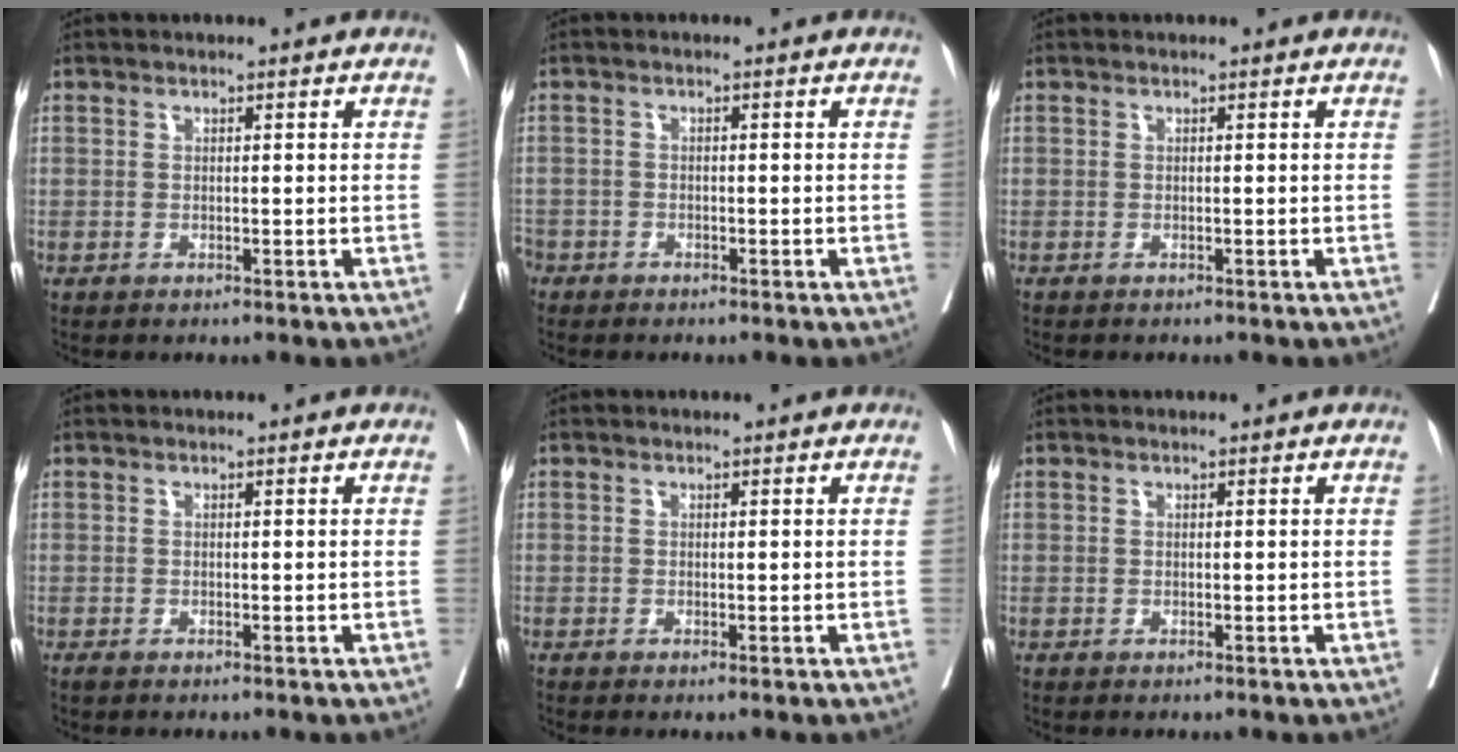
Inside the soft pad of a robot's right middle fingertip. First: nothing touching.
{"total": 4.1, "force": [-3.0, 2.6, 0.8], "torque": [-0.026, 0.001, -0.060]}
{"total": 1.7, "force": [-1.5, 0.5, 0.6], "torque": [-0.014, -0.003, -0.019]}
{"total": 0.0}
{"total": 0.0}
{"total": 0.0}